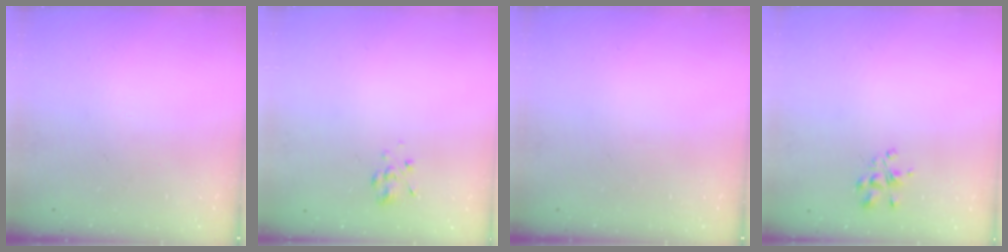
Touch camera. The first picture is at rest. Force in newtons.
{"total": 3.2, "press": 2.9, "slide": 1.3}
{"total": 0.0}
{"total": 3.0, "press": 3.0, "slide": 0.5}